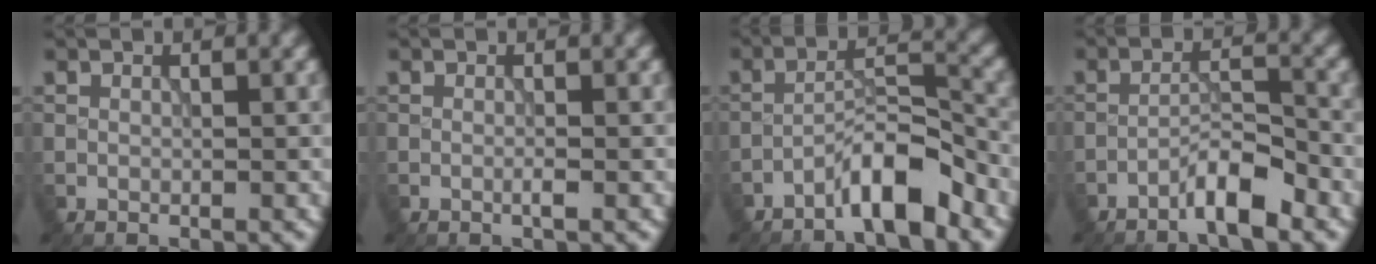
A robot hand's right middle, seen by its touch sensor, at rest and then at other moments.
{"total": 0.6, "force": [-0.2, 0.0, 0.6], "torque": [-0.011, -0.001, -0.006]}
{"total": 5.2, "force": [-3.7, 0.9, 3.5], "torque": [-0.056, 0.014, -0.073]}
{"total": 3.8, "force": [-2.8, 0.5, 2.5], "torque": [-0.042, 0.012, -0.056]}